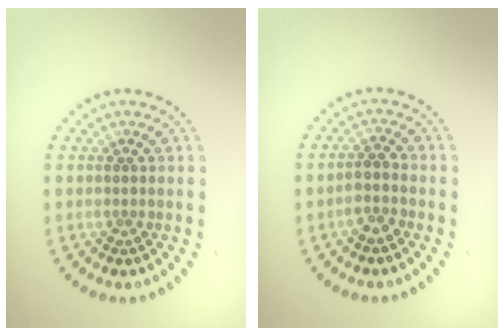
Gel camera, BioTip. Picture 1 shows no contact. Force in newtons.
{"total": 1.9, "press": 1.5, "slide": 1.1}